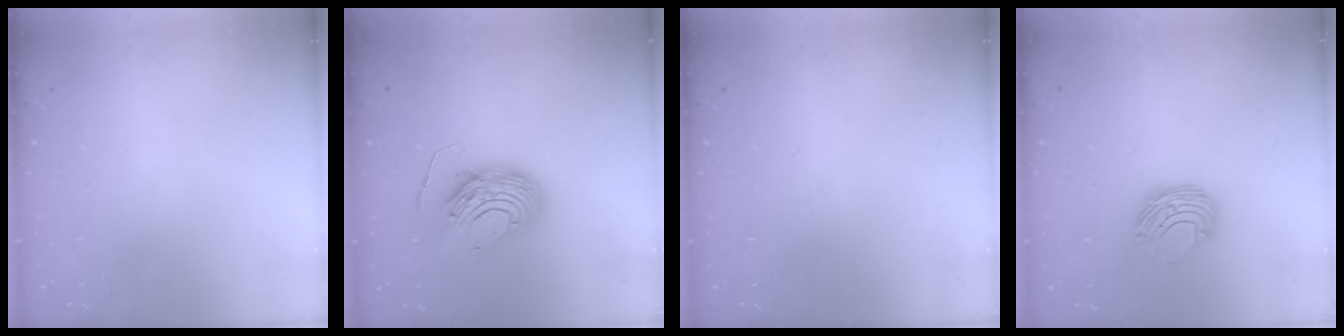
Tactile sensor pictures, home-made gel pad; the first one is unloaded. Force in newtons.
{"total": 11.5, "press": 11.5, "slide": 1.1}
{"total": 0.0}
{"total": 8.7, "press": 8.6, "slide": 0.7}